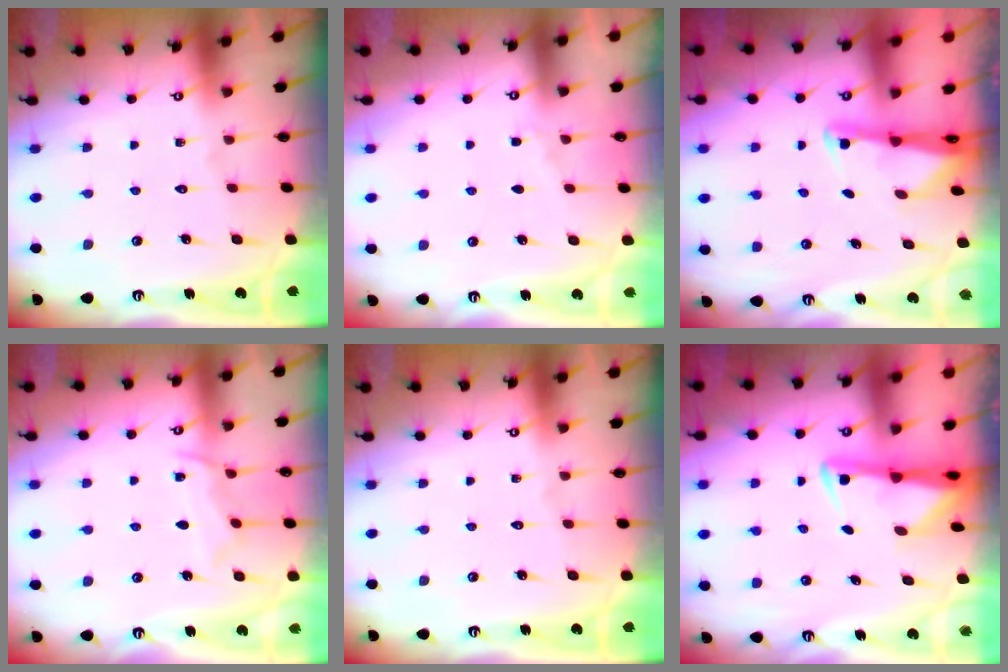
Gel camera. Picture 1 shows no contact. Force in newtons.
{"total": 2.8, "press": 2.8, "slide": 0.5}
{"total": 2.0, "press": 2.0, "slide": 0.3}
{"total": 7.1, "press": 7.0, "slide": 0.6}
{"total": 0.0}
{"total": 2.9, "press": 2.8, "slide": 0.4}